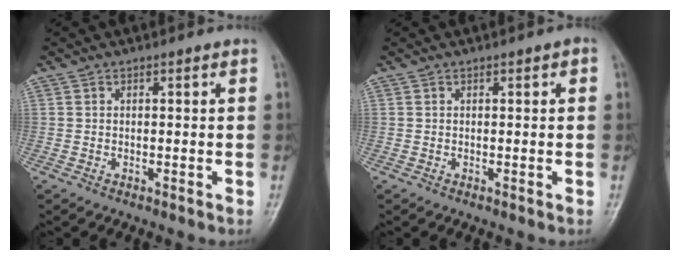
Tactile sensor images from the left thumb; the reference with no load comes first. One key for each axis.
{"total": 1.1, "fx": 0.2, "fy": 0.4, "fz": 1.1, "tx": -0.015, "ty": 0.002, "tz": 0.001}